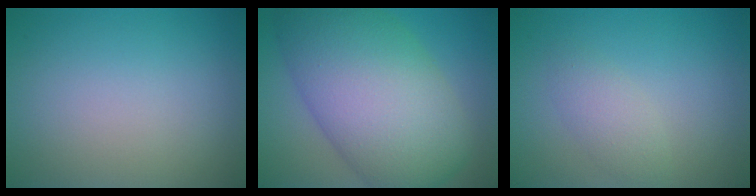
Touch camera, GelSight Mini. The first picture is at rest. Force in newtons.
{"total": 13.1, "press": 13.1, "slide": 0.4}
{"total": 1.9, "press": 1.9, "slide": 0.1}